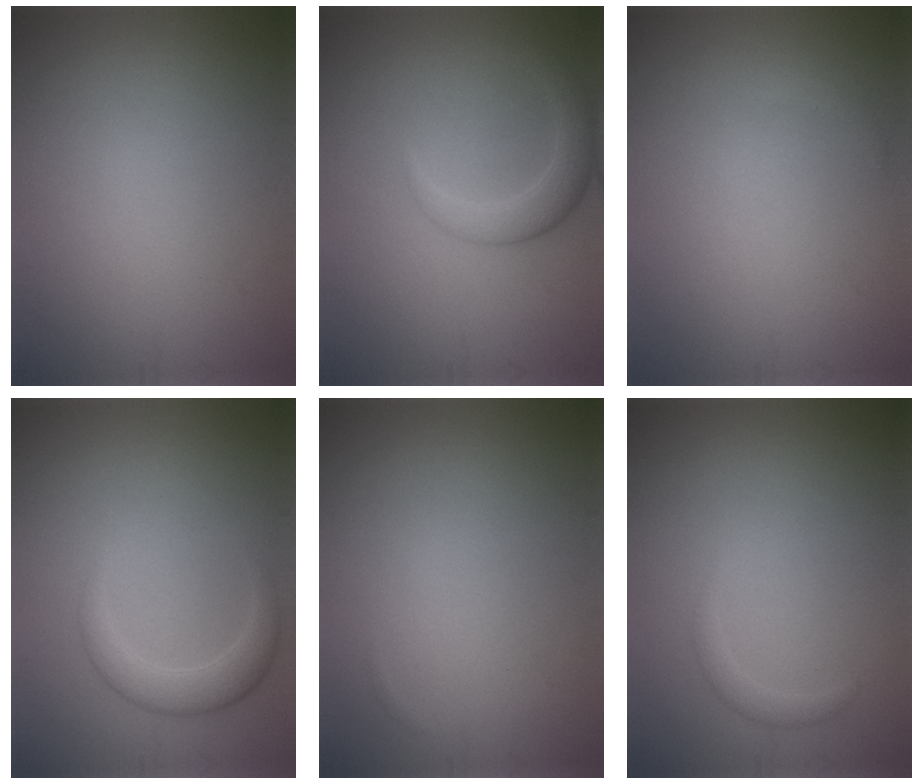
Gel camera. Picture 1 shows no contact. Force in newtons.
{"total": 2.7, "press": 2.7, "slide": 0.1}
{"total": 0.6, "press": 0.5, "slide": 0.1}
{"total": 2.7, "press": 2.6, "slide": 0.4}
{"total": 0.0}
{"total": 1.1, "press": 1.1, "slide": 0.0}